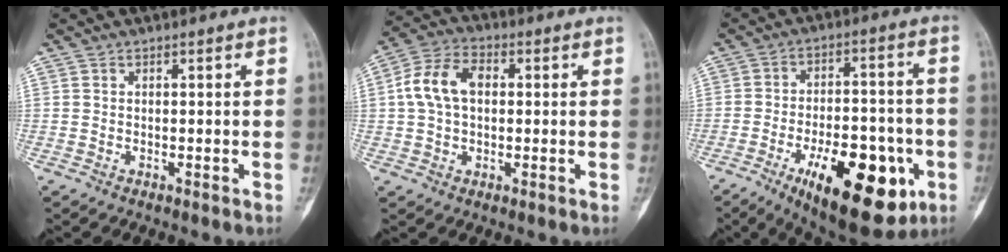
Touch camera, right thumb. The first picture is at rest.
{"total": 9.4, "force": [1.0, 6.3, 6.9], "torque": [-0.131, 0.027, 0.014]}
{"total": 21.8, "force": [-9.0, 9.6, 17.3], "torque": [-0.222, 0.030, -0.122]}